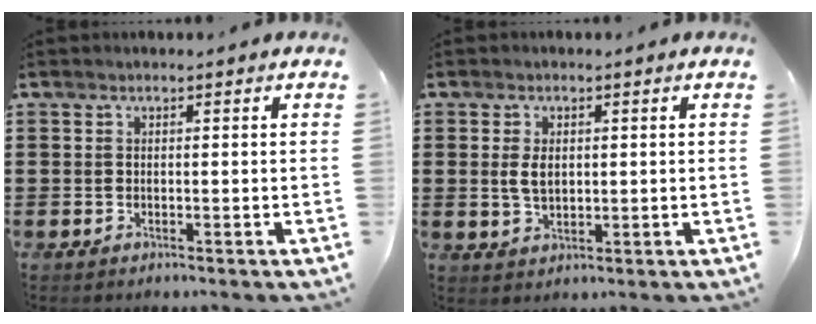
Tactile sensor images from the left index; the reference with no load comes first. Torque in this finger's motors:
{"motor_torque": [0.69, 0.56, 0.46, 0.04]}